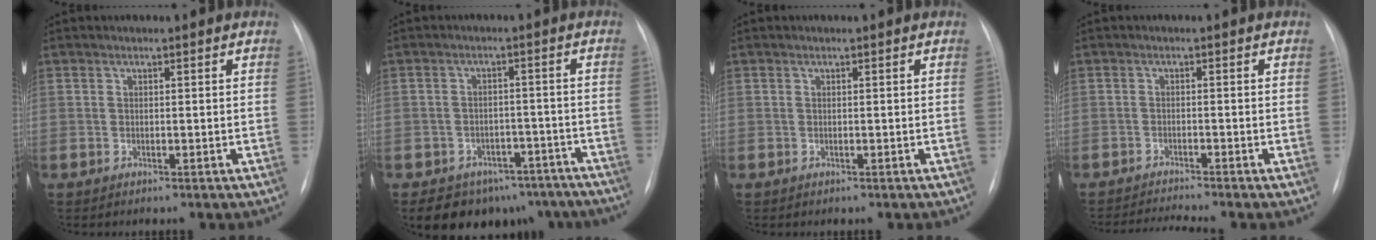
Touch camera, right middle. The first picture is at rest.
{"total": 12.3, "force": [-9.4, 7.2, 3.4], "torque": [-0.028, 0.023, -0.110]}
{"total": 0.0}
{"total": 4.7, "force": [-4.3, -1.7, 1.1], "torque": [-0.022, -0.016, -0.072]}